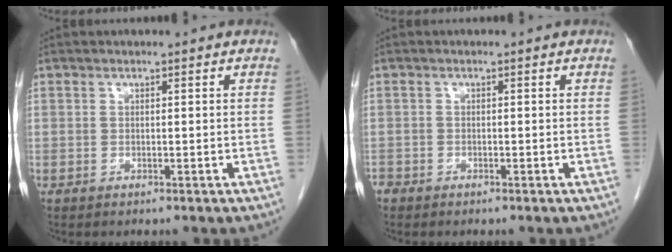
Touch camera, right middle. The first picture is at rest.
{"total": 1.5, "force": [-1.2, 0.8, 0.3], "torque": [-0.009, -0.001, -0.023]}